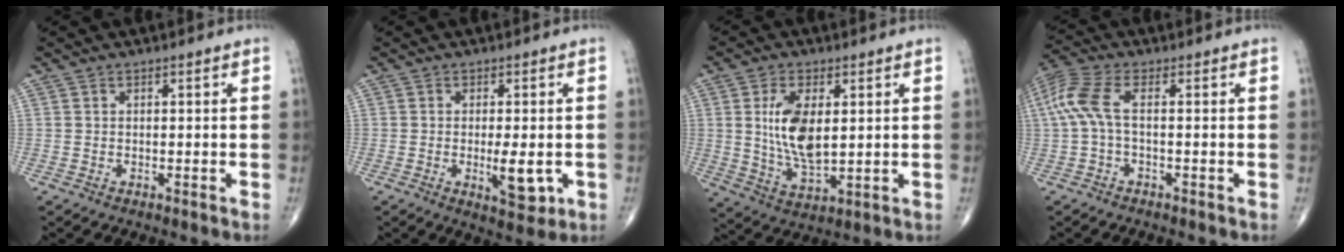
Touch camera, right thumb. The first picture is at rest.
{"total": 6.0, "force": [-1.1, 2.2, 5.5], "torque": [-0.074, -0.011, -0.011]}
{"total": 11.0, "force": [1.9, 5.4, 9.4], "torque": [-0.173, -0.019, 0.042]}
{"total": 7.1, "force": [0.0, 2.7, 6.6], "torque": [-0.180, 0.027, -0.003]}